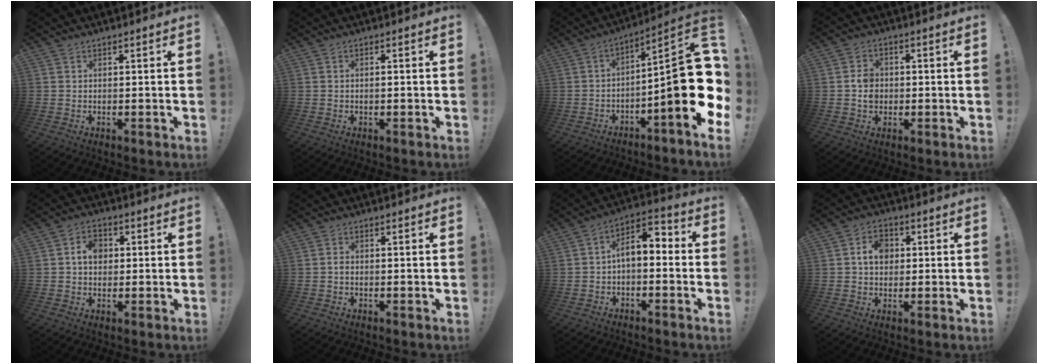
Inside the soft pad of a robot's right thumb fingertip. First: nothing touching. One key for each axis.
{"total": 0.6, "fx": -0.1, "fy": 0.2, "fz": 0.5, "tx": -0.011, "ty": 0.001, "tz": -0.001}
{"total": 19.5, "fx": -3.6, "fy": 3.3, "fz": 18.9, "tx": -0.273, "ty": 0.014, "tz": -0.056}
{"total": 5.0, "fx": -0.7, "fy": 4.2, "fz": 2.5, "tx": -0.029, "ty": 0.007, "tz": -0.014}
{"total": 6.3, "fx": 1.0, "fy": 4.8, "fz": 3.9, "tx": -0.062, "ty": 0.007, "tz": 0.017}
{"total": 1.0, "fx": -0.7, "fy": 0.4, "fz": 0.6, "tx": -0.015, "ty": 0.004, "tz": -0.013}
{"total": 6.5, "fx": -0.6, "fy": 3.8, "fz": 5.3, "tx": -0.087, "ty": 0.010, "tz": -0.005}
{"total": 7.2, "fx": 1.3, "fy": 5.6, "fz": 4.3, "tx": -0.063, "ty": 0.006, "tz": 0.022}